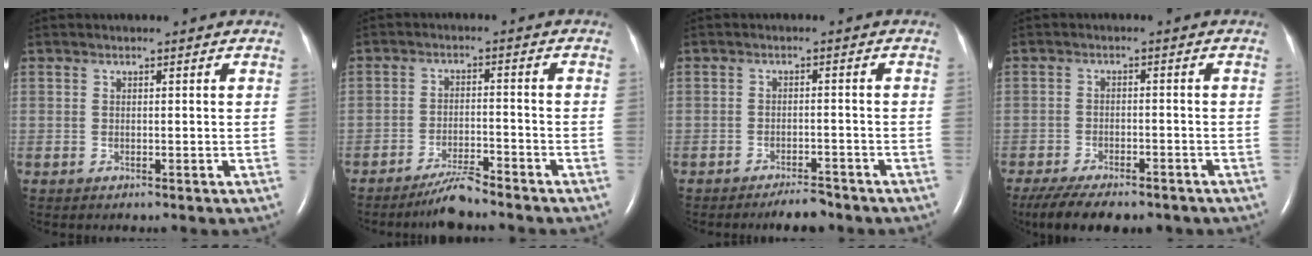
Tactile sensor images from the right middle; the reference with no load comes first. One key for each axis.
{"total": 4.5, "fx": -4.2, "fy": 0.1, "fz": 1.8, "tx": -0.037, "ty": -0.013, "tz": -0.078}
{"total": 3.5, "fx": -3.1, "fy": 0.7, "fz": 1.5, "tx": -0.024, "ty": -0.004, "tz": -0.048}
{"total": 12.3, "fx": -9.7, "fy": 4.1, "fz": 6.3, "tx": -0.110, "ty": -0.009, "tz": -0.139}